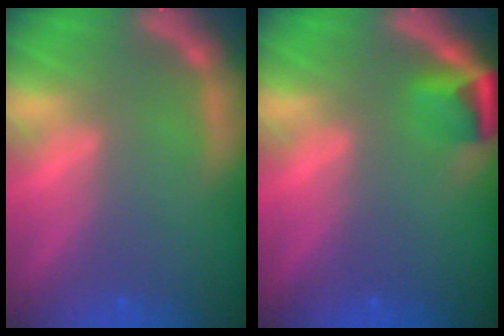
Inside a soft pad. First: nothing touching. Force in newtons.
{"total": 2.9}